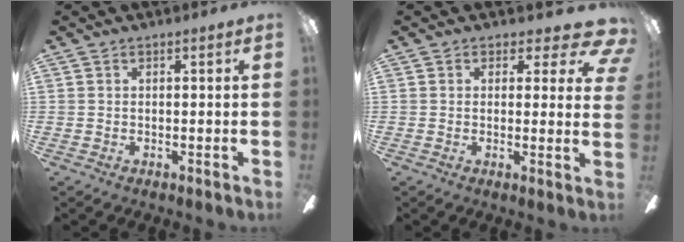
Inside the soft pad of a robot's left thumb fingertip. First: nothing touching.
{"total": 5.5, "force": [3.0, 2.9, 3.6], "torque": [-0.029, -0.023, 0.052]}